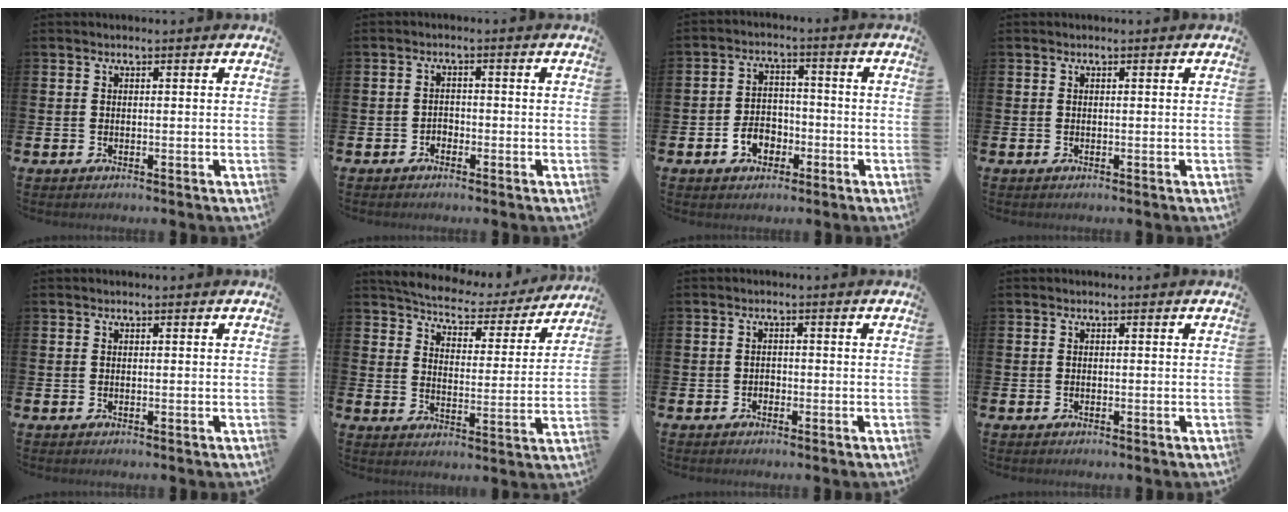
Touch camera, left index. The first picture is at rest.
{"total": 1.5, "force": [-1.2, 0.8, 0.0], "torque": [-0.011, 0.005, -0.026]}
{"total": 4.4, "force": [-2.1, 3.2, 2.1], "torque": [-0.041, 0.007, -0.043]}
{"total": 0.0}
{"total": 0.0}
{"total": 5.5, "force": [5.3, 1.1, 1.1], "torque": [-0.042, -0.045, 0.086]}
{"total": 1.1, "force": [-0.8, 0.8, 0.1], "torque": [-0.003, 0.001, -0.018]}
{"total": 0.0}